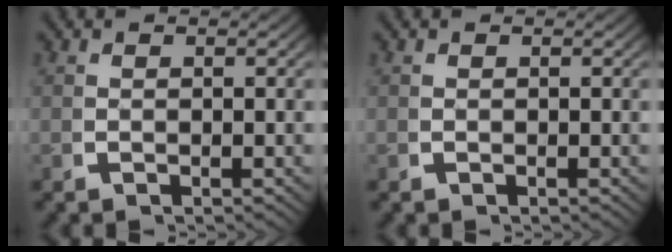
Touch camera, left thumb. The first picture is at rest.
{"total": 0.0}